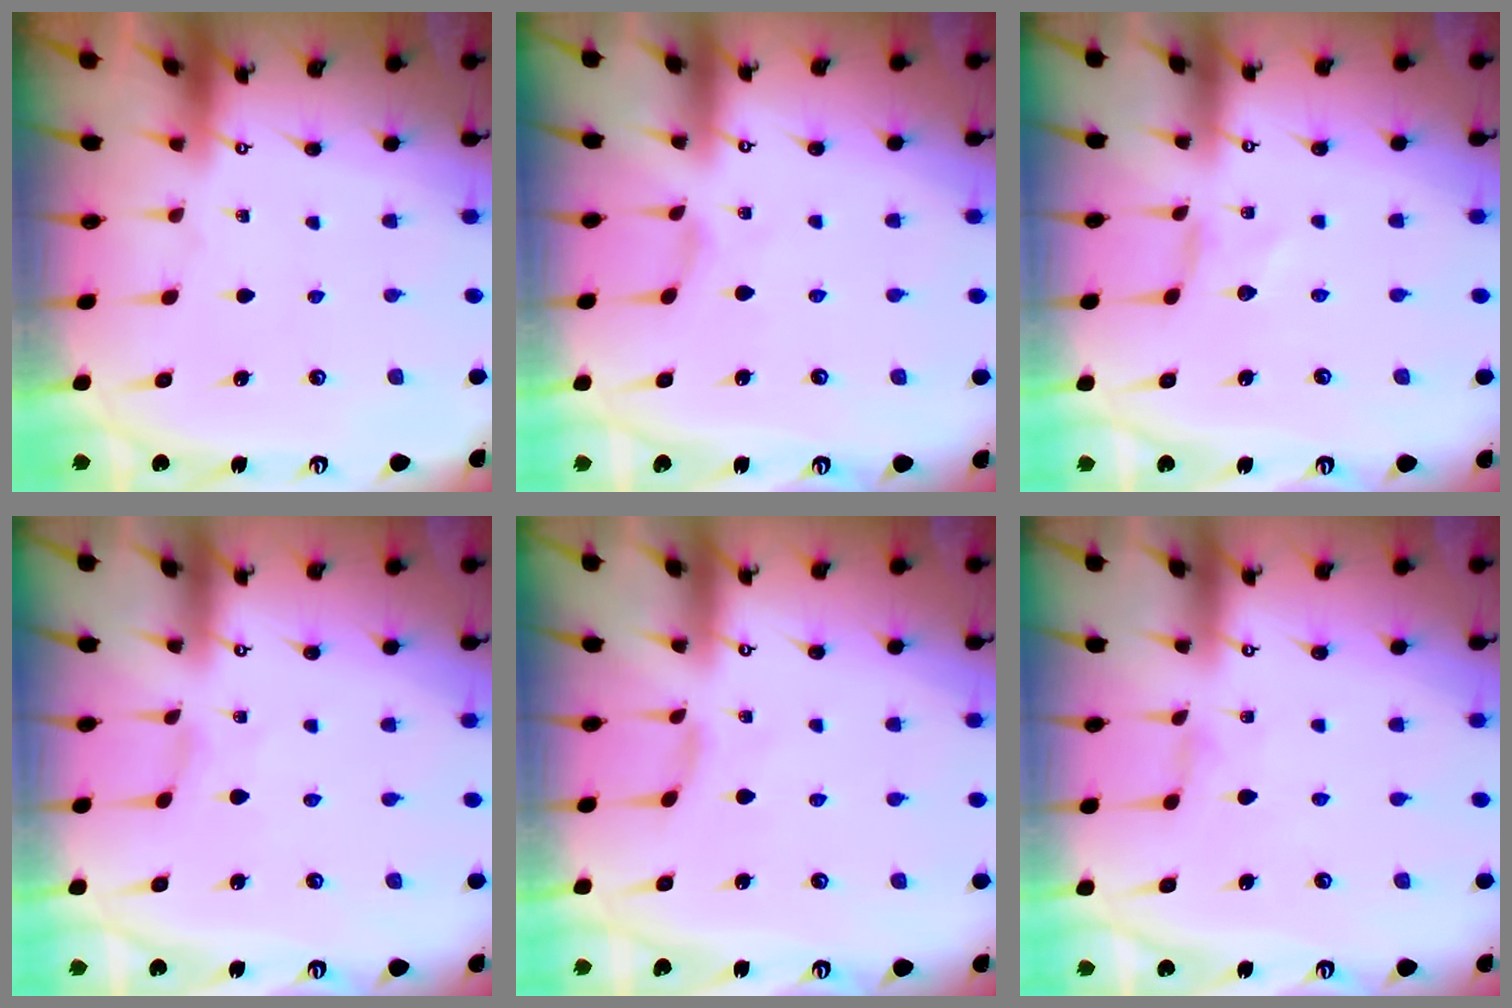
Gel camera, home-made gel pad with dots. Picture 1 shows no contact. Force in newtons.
{"total": 0.0}
{"total": 0.0}
{"total": 0.0}
{"total": 0.0}
{"total": 0.7, "press": 0.7, "slide": 0.2}